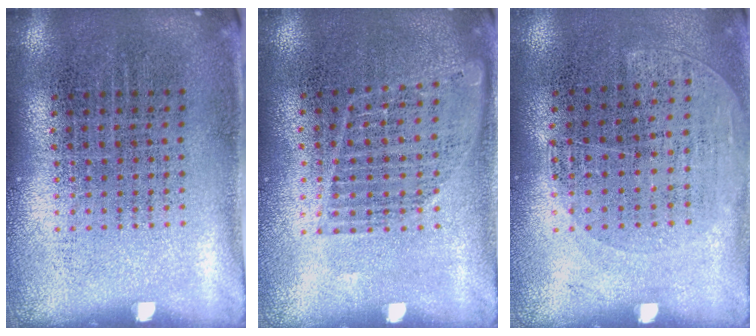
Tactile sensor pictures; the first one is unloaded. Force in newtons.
{"total": 1.0, "press": 1.0, "slide": 0.3}
{"total": 1.3, "press": 1.0, "slide": 0.7}